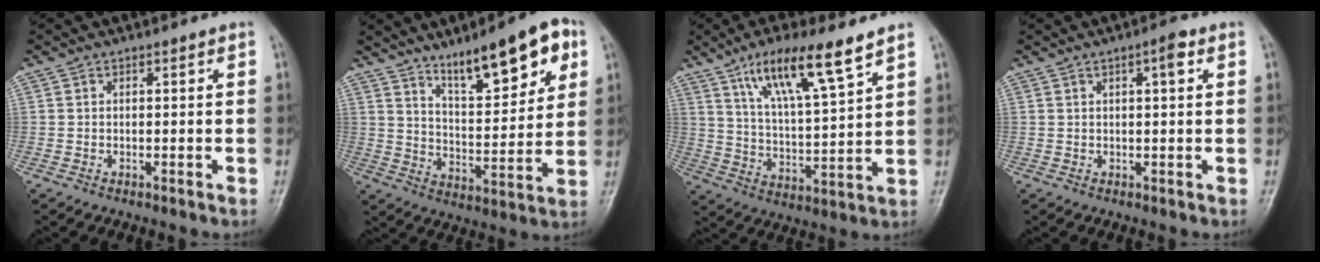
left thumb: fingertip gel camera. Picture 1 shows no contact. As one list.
[{"total": 16.5, "force": [9.5, 5.3, 12.4], "torque": [-0.152, -0.040, 0.153]}, {"total": 14.3, "force": [8.8, 2.7, 10.9], "torque": [-0.187, -0.036, 0.165]}, {"total": 3.1, "force": [1.2, 0.7, 2.7], "torque": [-0.039, 0.003, 0.015]}]